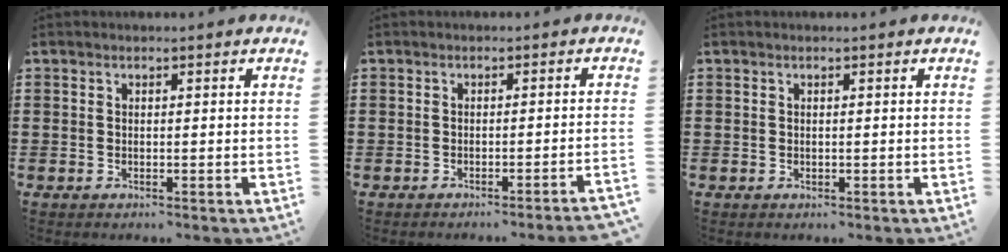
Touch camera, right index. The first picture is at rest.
{"total": 1.7, "force": [-1.4, -0.5, 0.9], "torque": [-0.015, -0.003, -0.027]}
{"total": 0.0}